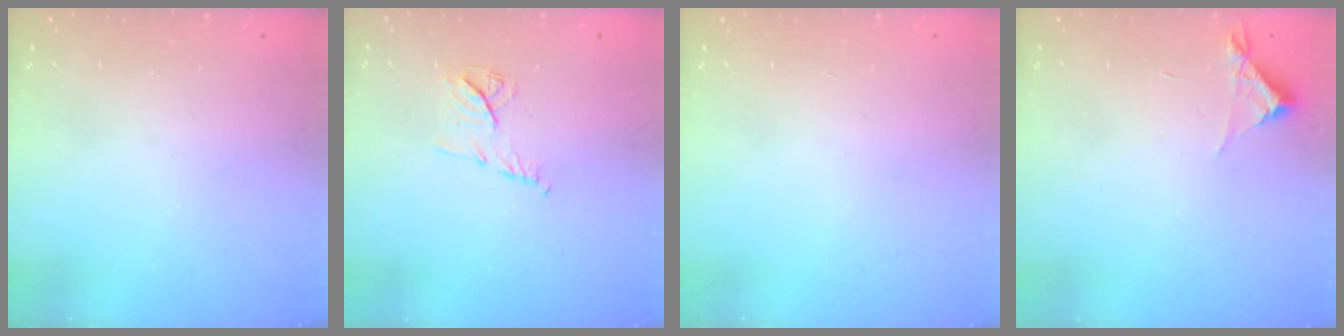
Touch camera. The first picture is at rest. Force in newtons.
{"total": 7.9, "press": 7.9, "slide": 0.3}
{"total": 0.0}
{"total": 4.4, "press": 4.4, "slide": 0.4}